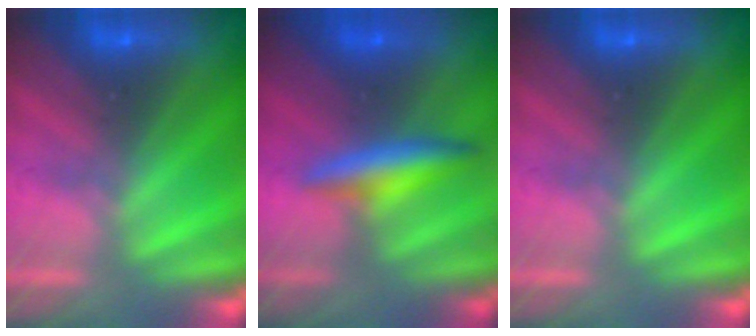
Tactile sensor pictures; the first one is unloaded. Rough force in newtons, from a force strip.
{"total": 2.4}
{"total": 0.0}